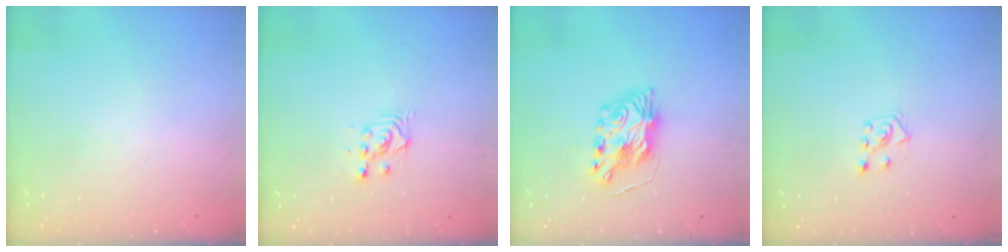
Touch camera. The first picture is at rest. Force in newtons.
{"total": 2.9, "press": 2.9, "slide": 0.1}
{"total": 8.1, "press": 8.0, "slide": 0.8}
{"total": 4.6, "press": 4.5, "slide": 0.8}